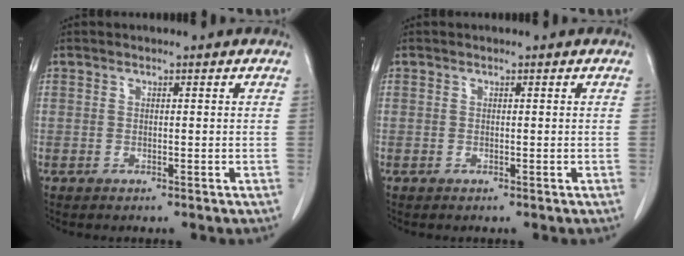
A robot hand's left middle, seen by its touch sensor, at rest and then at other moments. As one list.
[{"total": 0.0}]